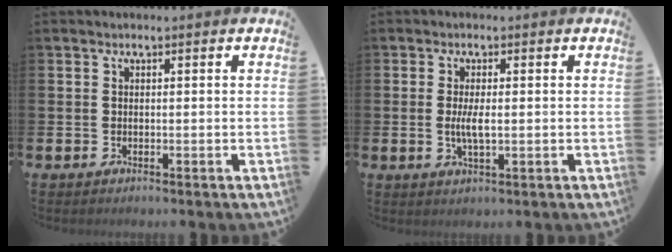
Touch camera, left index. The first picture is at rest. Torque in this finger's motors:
{"motor_torque": [0.75, 0.08, 0.23, 0.15]}